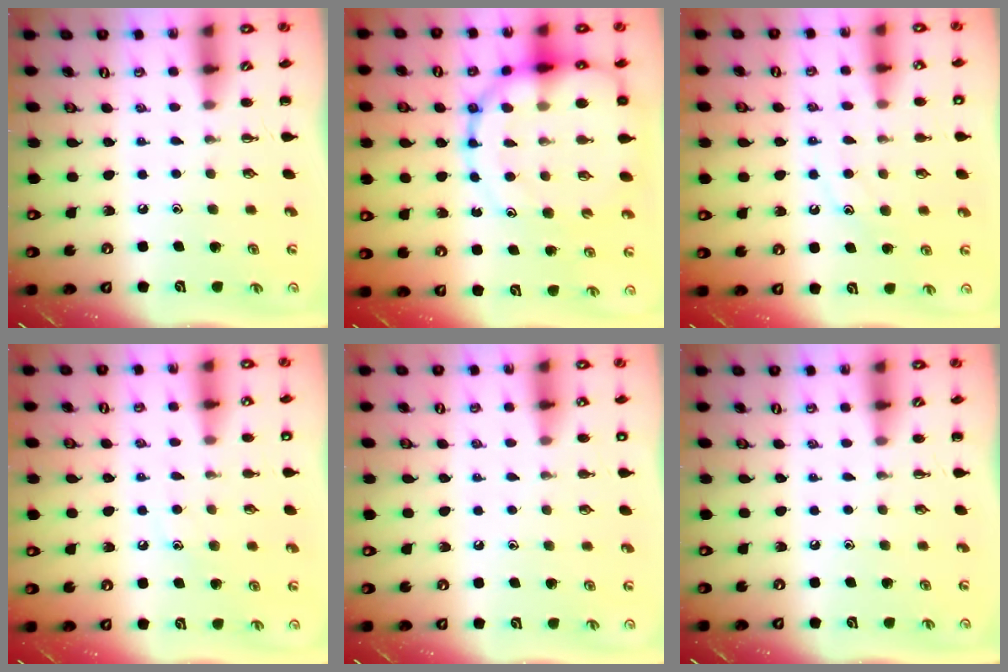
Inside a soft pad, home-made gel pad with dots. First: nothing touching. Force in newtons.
{"total": 20.8, "press": 20.4, "slide": 4.1}
{"total": 10.4, "press": 10.3, "slide": 1.4}
{"total": 8.5, "press": 8.3, "slide": 1.6}
{"total": 1.4, "press": 1.4, "slide": 0.1}
{"total": 0.0}